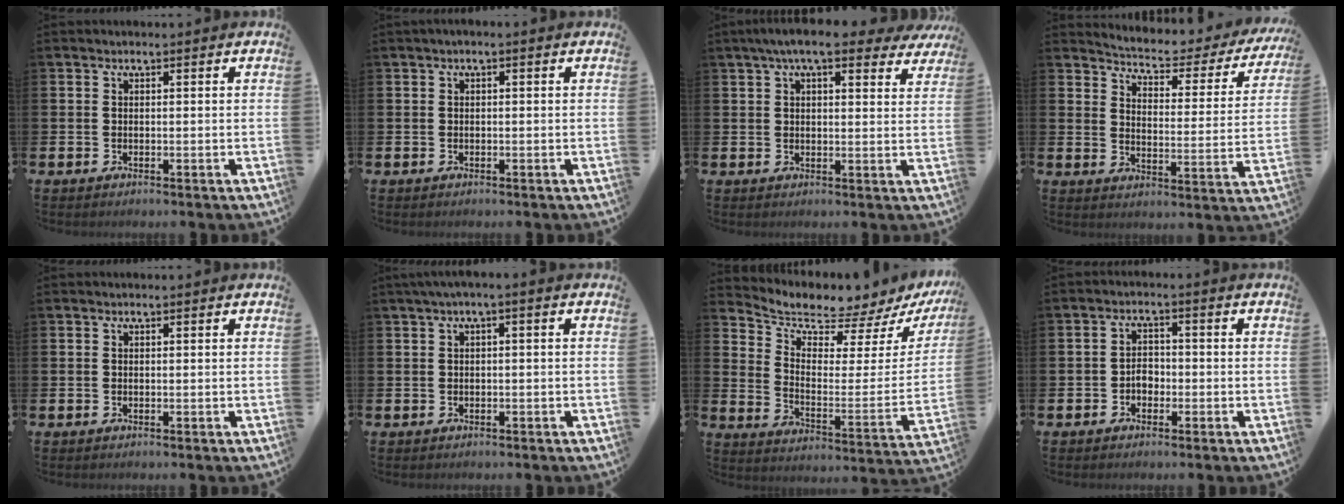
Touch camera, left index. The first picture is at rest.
{"total": 0.6, "force": [-0.2, 0.1, 0.5], "torque": [-0.011, 0.003, -0.004]}
{"total": 6.9, "force": [5.6, 1.6, 3.7], "torque": [-0.064, -0.013, 0.096]}
{"total": 4.3, "force": [4.1, 0.9, 1.1], "torque": [-0.046, -0.038, 0.062]}
{"total": 0.0}
{"total": 1.1, "force": [-0.2, 0.0, 1.1], "torque": [-0.019, 0.000, -0.004]}
{"total": 6.1, "force": [5.9, 1.1, 0.8], "torque": [-0.045, -0.066, 0.094]}
{"total": 2.3, "force": [-1.0, 1.7, 1.2], "torque": [-0.024, 0.007, -0.022]}